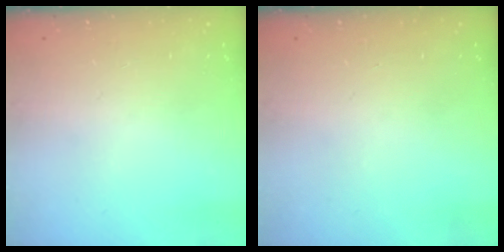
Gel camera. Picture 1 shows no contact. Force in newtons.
{"total": 0.0}